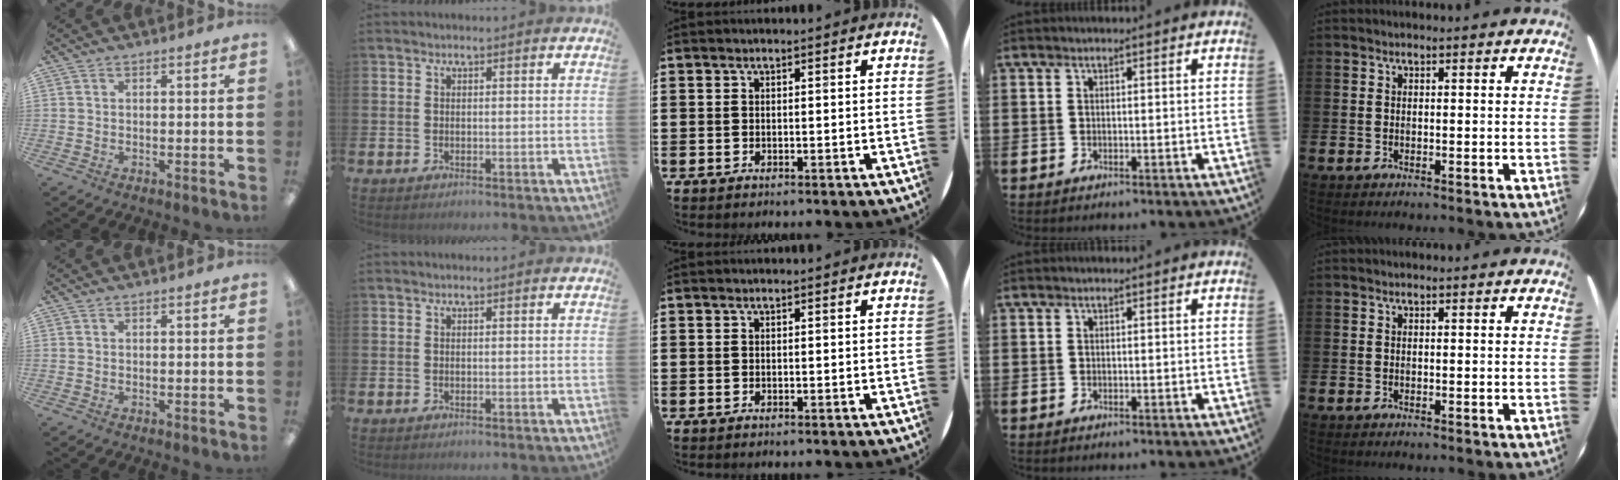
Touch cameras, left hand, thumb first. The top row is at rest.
{}